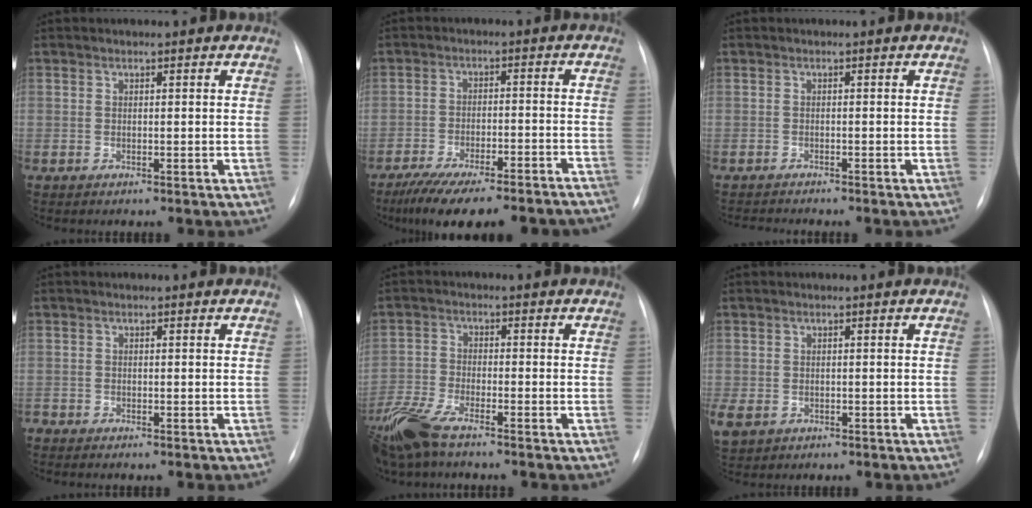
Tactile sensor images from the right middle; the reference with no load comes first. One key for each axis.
{"total": 18.5, "fx": -15.9, "fy": 2.8, "fz": 9.1, "tx": -0.115, "ty": -0.008, "tz": -0.221}
{"total": 2.3, "fx": -2.2, "fy": -0.6, "fz": 0.4, "tx": -0.005, "ty": -0.010, "tz": -0.031}
{"total": 0.8, "fx": -0.8, "fy": 0.0, "fz": 0.1, "tx": -0.004, "ty": -0.004, "tz": -0.014}
{"total": 8.6, "fx": -6.7, "fy": 2.0, "fz": 5.0, "tx": -0.117, "ty": -0.020, "tz": -0.134}
{"total": 3.7, "fx": -1.5, "fy": 2.8, "fz": 1.9, "tx": -0.048, "ty": -0.005, "tz": -0.013}